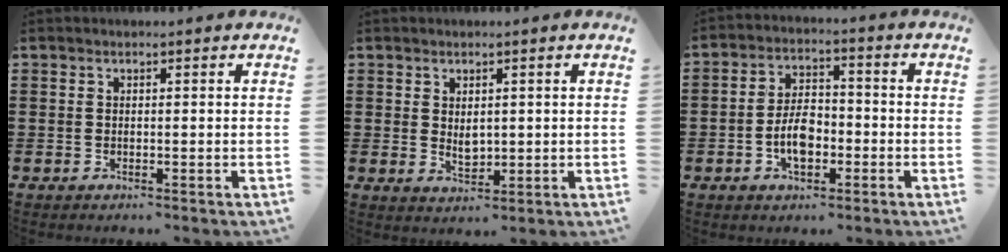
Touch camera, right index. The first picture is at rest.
{"total": 2.2, "force": [0.6, 1.4, 1.6], "torque": [-0.025, 0.001, 0.011]}
{"total": 6.2, "force": [-1.9, 3.4, 4.8], "torque": [-0.096, 0.003, -0.040]}